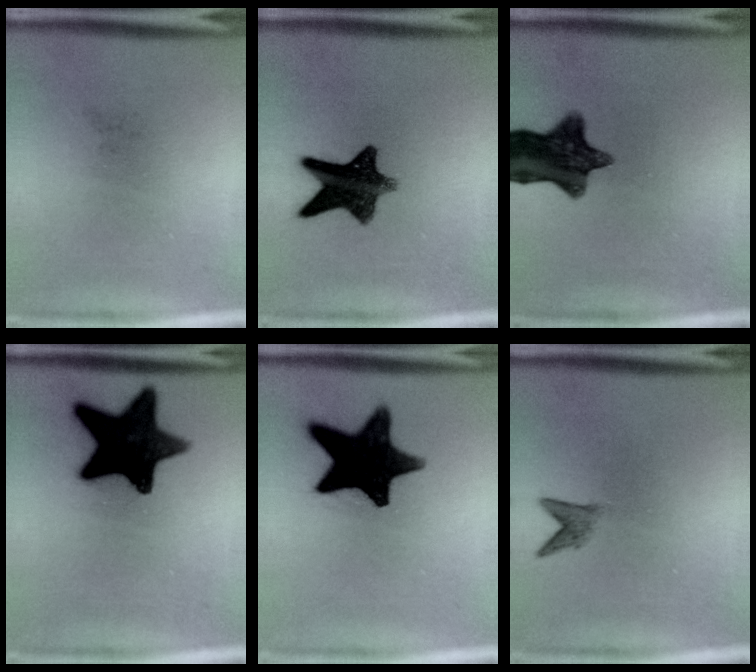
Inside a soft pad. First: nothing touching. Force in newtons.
{"total": 10.9}
{"total": 11.2}
{"total": 16.0}
{"total": 16.4}
{"total": 1.8}